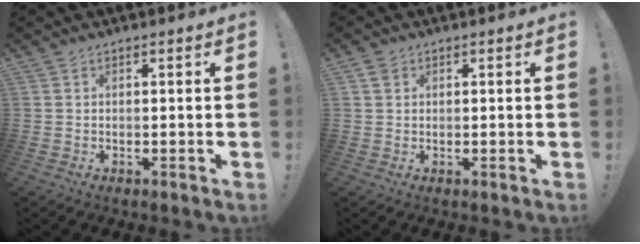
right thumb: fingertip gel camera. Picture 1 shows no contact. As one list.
[{"total": 1.5, "force": [1.0, 1.1, 0.5], "torque": [-0.005, -0.002, 0.018]}]